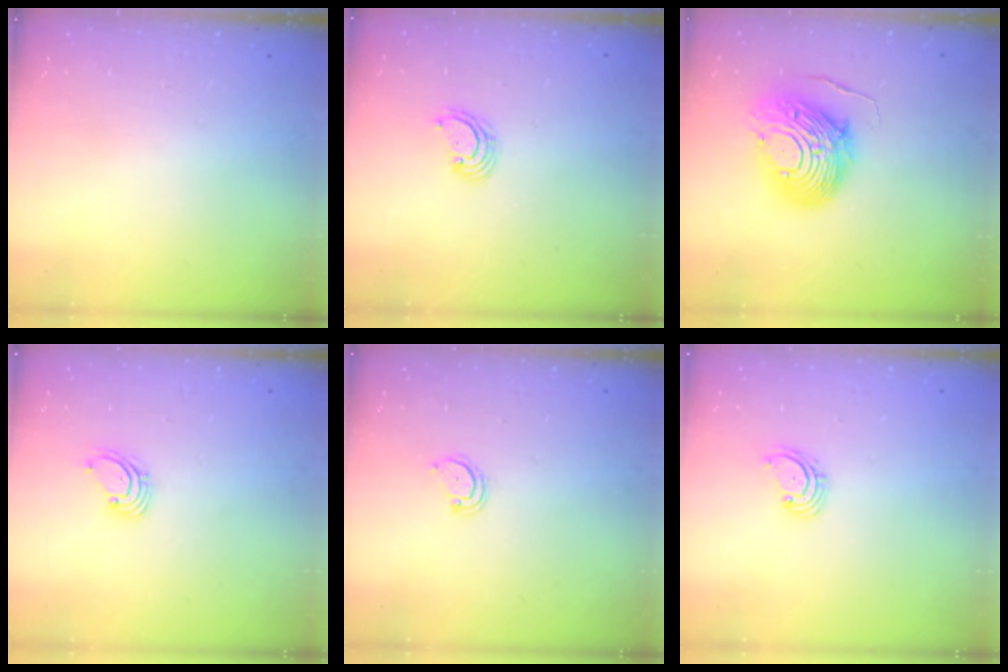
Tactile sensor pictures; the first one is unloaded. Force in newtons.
{"total": 2.6, "press": 2.6, "slide": 0.2}
{"total": 13.5, "press": 13.4, "slide": 0.8}
{"total": 1.6, "press": 1.6, "slide": 0.1}
{"total": 2.3, "press": 2.3, "slide": 0.2}
{"total": 2.0, "press": 1.9, "slide": 0.6}